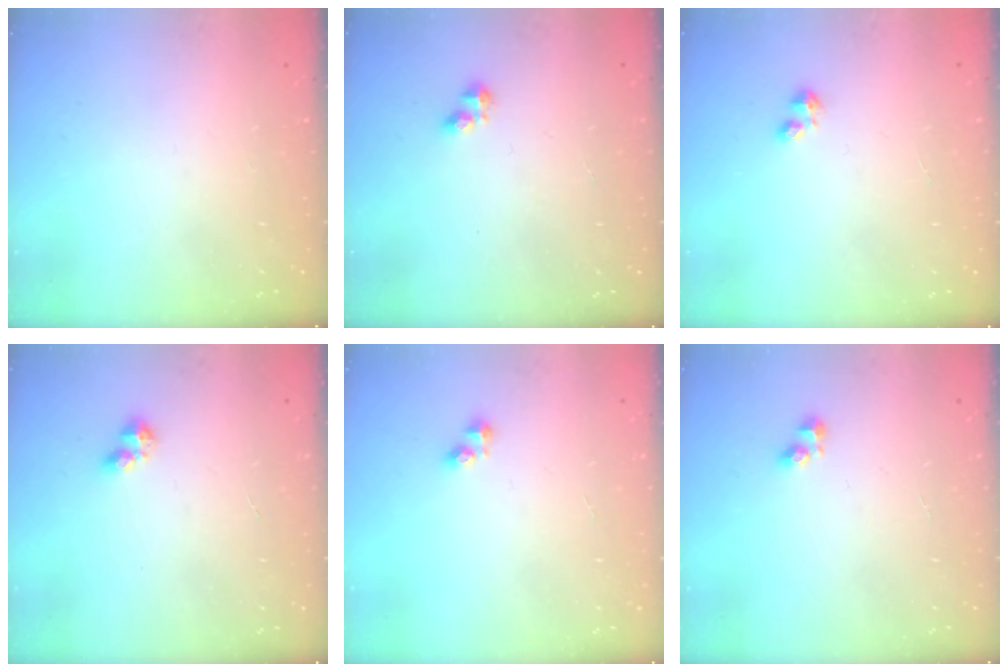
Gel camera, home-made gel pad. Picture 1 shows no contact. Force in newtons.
{"total": 2.7, "press": 2.7, "slide": 0.4}
{"total": 2.2, "press": 2.2, "slide": 0.4}
{"total": 3.4, "press": 3.4, "slide": 0.5}
{"total": 2.6, "press": 2.6, "slide": 0.4}
{"total": 2.5, "press": 2.5, "slide": 0.2}